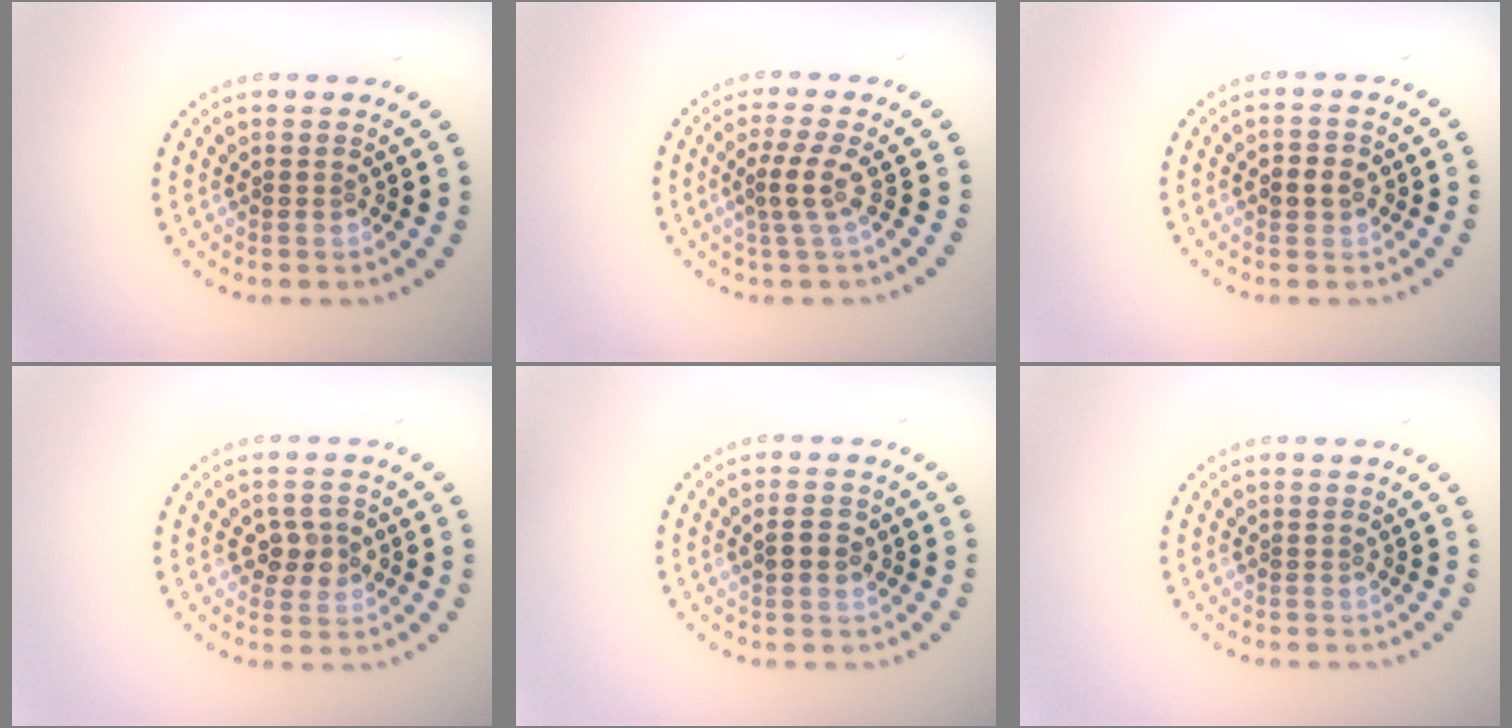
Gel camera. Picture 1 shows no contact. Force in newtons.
{"total": 2.4, "press": 1.6, "slide": 1.8}
{"total": 2.1, "press": 2.1, "slide": 0.2}
{"total": 2.5, "press": 2.4, "slide": 0.6}
{"total": 2.2, "press": 2.2, "slide": 0.2}
{"total": 0.0}